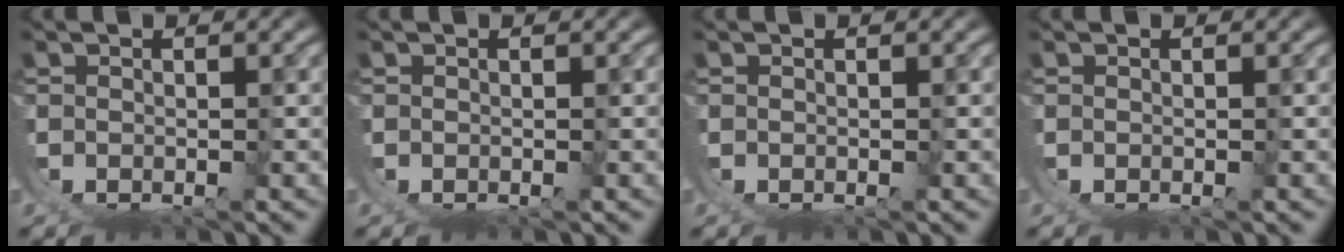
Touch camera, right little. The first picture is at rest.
{"total": 0.0}
{"total": 0.0}
{"total": 0.0}